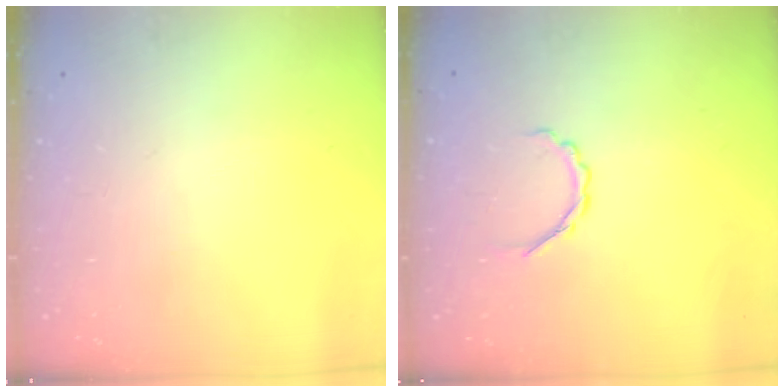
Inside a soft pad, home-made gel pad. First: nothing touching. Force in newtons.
{"total": 3.6, "press": 3.5, "slide": 0.9}